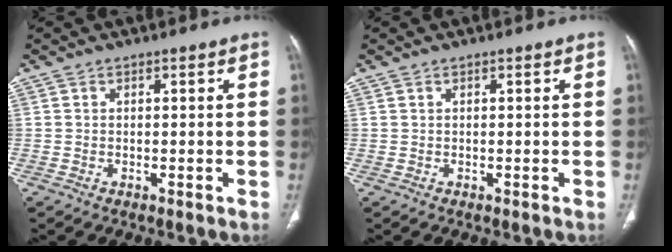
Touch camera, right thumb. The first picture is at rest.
{"total": 0.0}